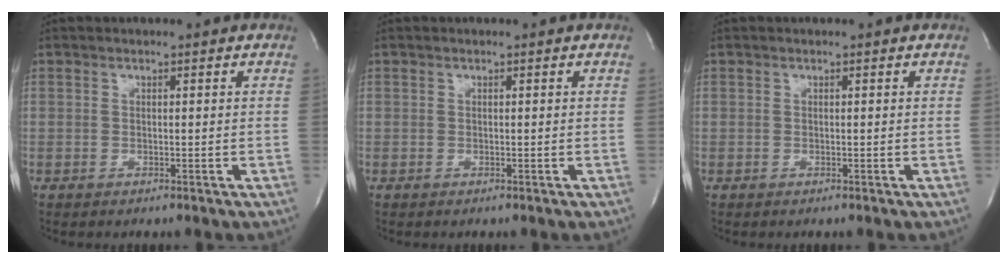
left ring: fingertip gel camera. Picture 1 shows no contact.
{"total": 0.0}
{"total": 0.0}